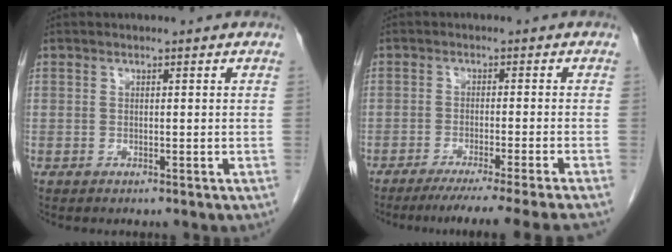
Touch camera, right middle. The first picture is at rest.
{"total": 12.1, "force": [-10.5, -2.7, 5.4], "torque": [-0.047, -0.034, -0.148]}